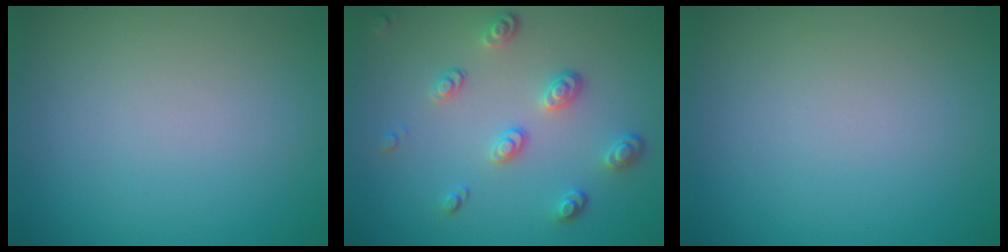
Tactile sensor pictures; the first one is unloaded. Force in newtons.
{"total": 3.2, "press": 2.6, "slide": 1.8}
{"total": 0.0}